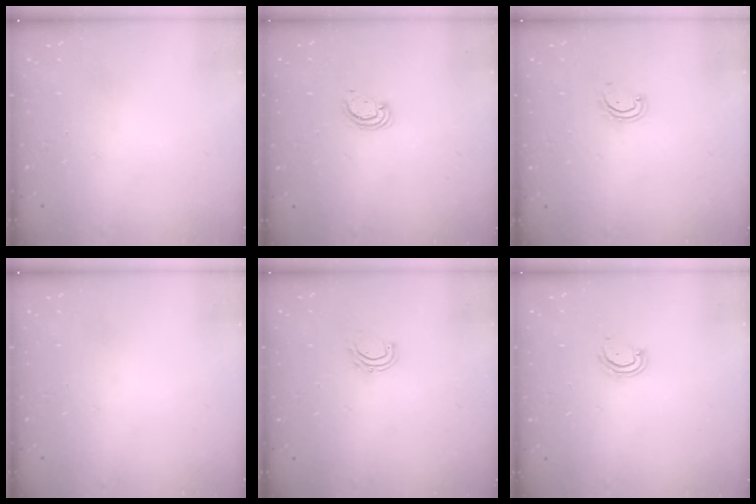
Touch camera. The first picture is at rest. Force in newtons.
{"total": 2.6, "press": 2.6, "slide": 0.3}
{"total": 2.9, "press": 2.9, "slide": 0.3}
{"total": 0.0}
{"total": 5.3, "press": 5.2, "slide": 1.0}
{"total": 4.1, "press": 4.1, "slide": 0.3}